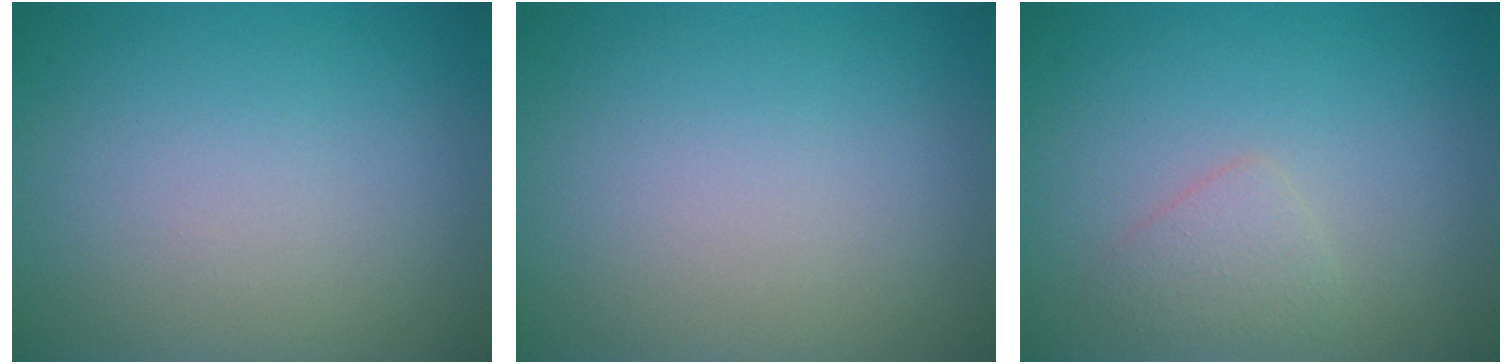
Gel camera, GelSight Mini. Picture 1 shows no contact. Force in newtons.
{"total": 0.0}
{"total": 1.6, "press": 1.6, "slide": 0.1}